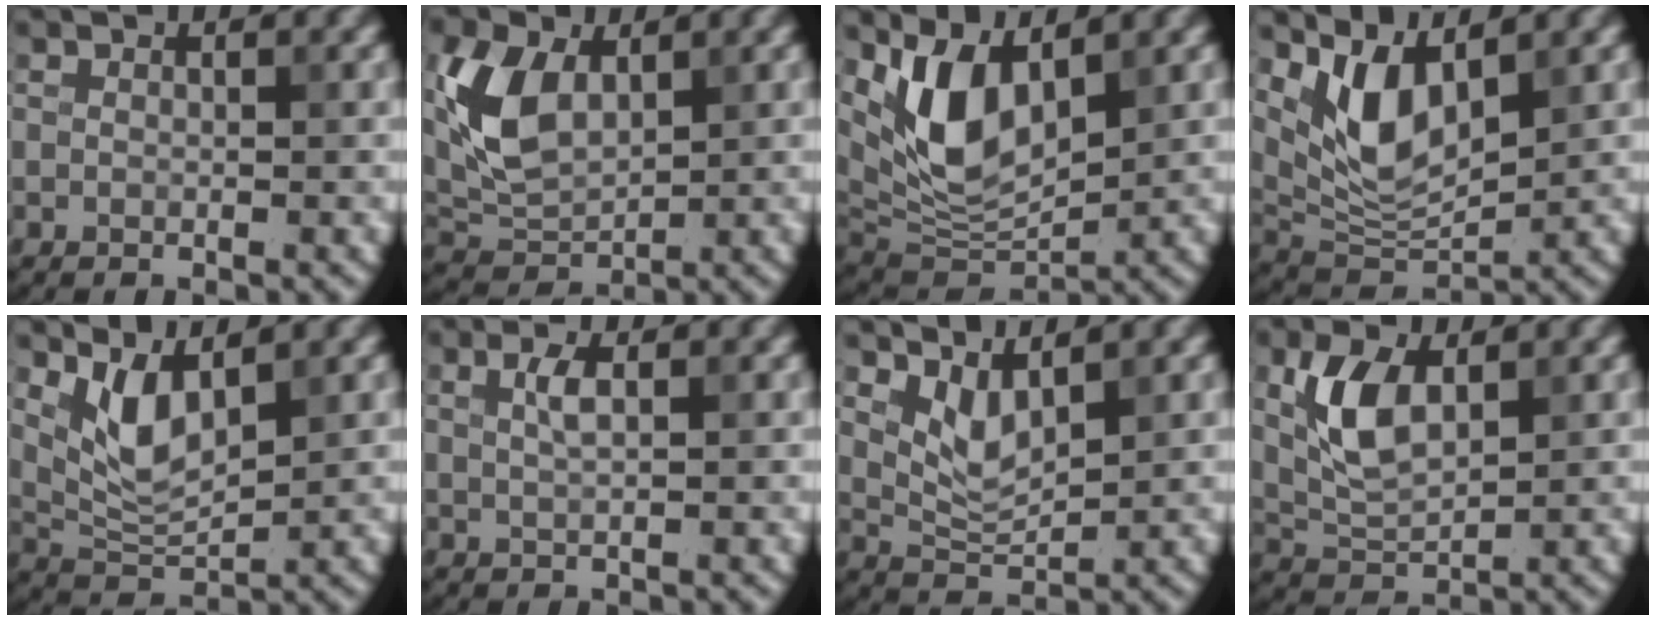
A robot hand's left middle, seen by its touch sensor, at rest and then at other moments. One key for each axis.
{"total": 6.7, "fx": 1.7, "fy": 4.3, "fz": 4.9, "tx": -0.111, "ty": 0.005, "tz": 0.034}
{"total": 7.6, "fx": 3.1, "fy": 3.8, "fz": 5.7, "tx": -0.121, "ty": -0.014, "tz": 0.057}
{"total": 5.8, "fx": 2.7, "fy": 2.6, "fz": 4.4, "tx": -0.095, "ty": -0.015, "tz": 0.058}
{"total": 4.4, "fx": 2.1, "fy": 1.8, "fz": 3.4, "tx": -0.077, "ty": -0.010, "tz": 0.046}
{"total": 1.7, "fx": 0.6, "fy": 0.5, "fz": 1.5, "tx": -0.031, "ty": 0.003, "tz": 0.012}
{"total": 3.0, "fx": 1.7, "fy": 1.2, "fz": 2.1, "tx": -0.047, "ty": -0.009, "tz": 0.039}
{"total": 5.3, "fx": 1.6, "fy": 2.9, "fz": 4.2, "tx": -0.096, "ty": 0.004, "tz": 0.034}